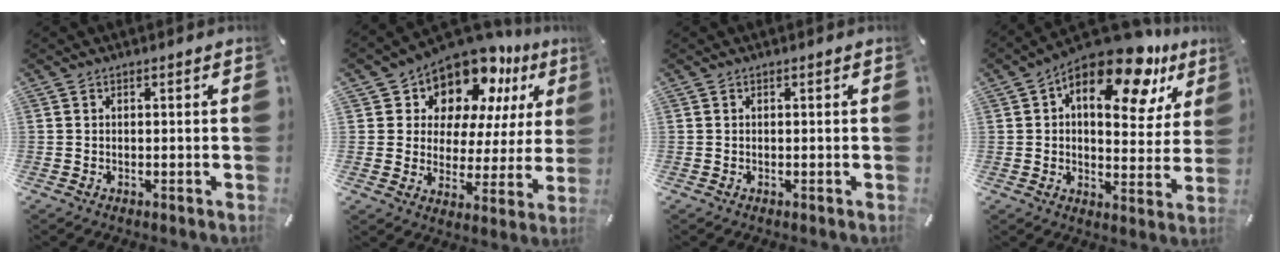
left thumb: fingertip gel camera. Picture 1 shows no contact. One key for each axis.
{"total": 13.3, "fx": 11.1, "fy": 6.7, "fz": 2.9, "tx": -0.061, "ty": -0.103, "tz": 0.198}
{"total": 0.0}
{"total": 17.6, "fx": 10.9, "fy": 7.5, "fz": 11.6, "tx": -0.164, "ty": -0.070, "tz": 0.176}